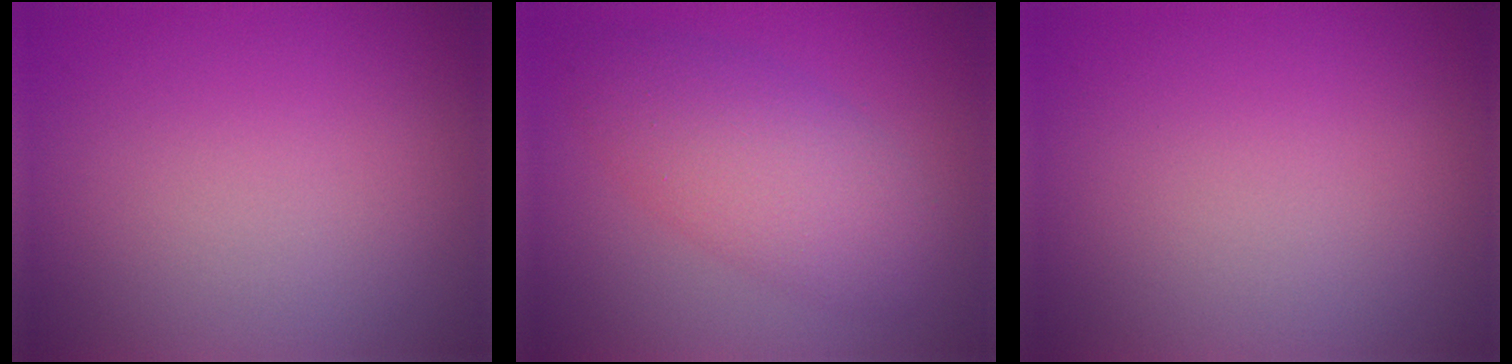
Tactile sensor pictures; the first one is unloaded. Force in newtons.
{"total": 5.6, "press": 5.6, "slide": 0.1}
{"total": 0.0}